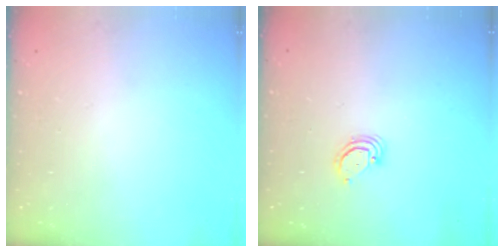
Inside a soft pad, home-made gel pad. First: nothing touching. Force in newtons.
{"total": 2.8, "press": 2.8, "slide": 0.3}